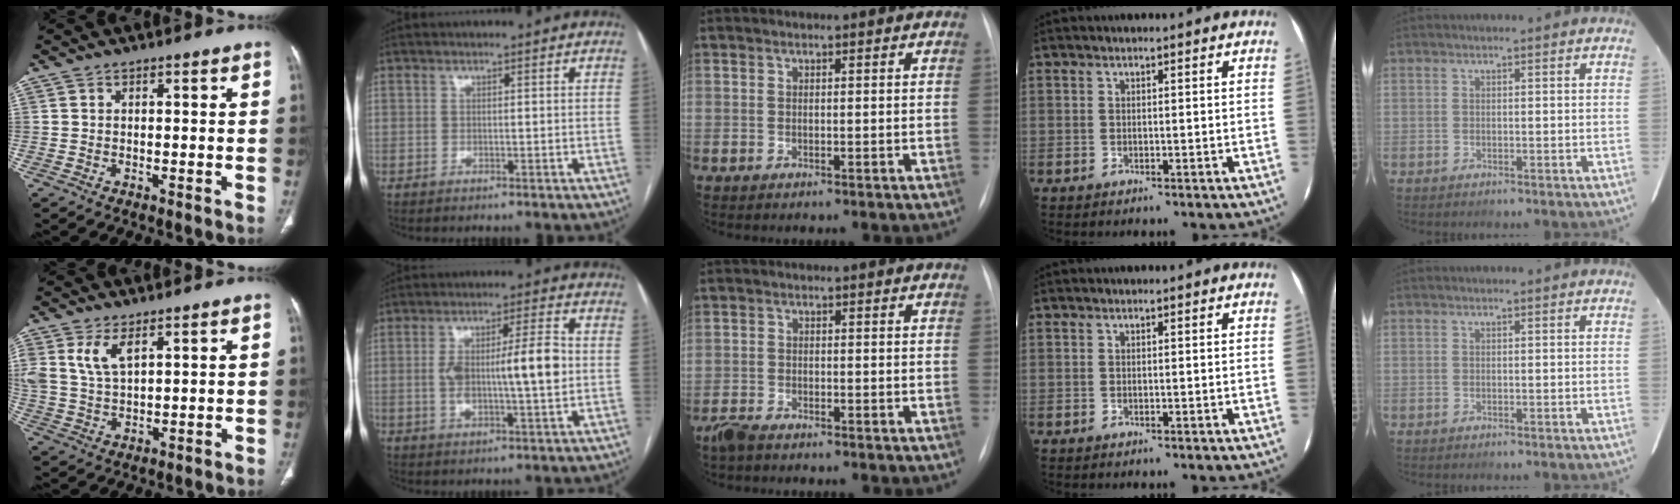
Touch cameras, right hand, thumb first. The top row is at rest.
{"thumb": {"total": 6.5, "force": [3.2, 3.1, 4.7], "torque": [-0.096, -0.009, 0.074]}, "index": {"total": 10.6, "force": [0.1, 2.3, 10.4], "torque": [-0.179, 0.016, 0.005]}, "middle": {"total": 2.8, "force": [-2.4, 0.7, 1.2], "torque": [-0.029, -0.006, -0.045]}}